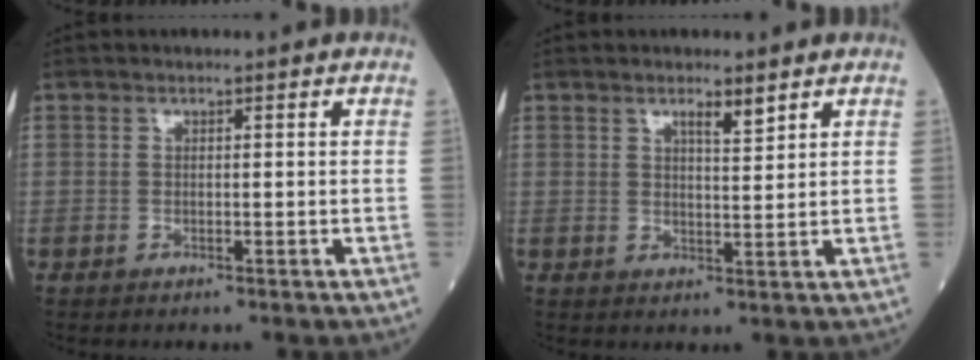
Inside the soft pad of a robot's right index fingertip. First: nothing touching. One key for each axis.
{"total": 2.8, "fx": 2.0, "fy": 0.3, "fz": 2.0, "tx": -0.035, "ty": -0.002, "tz": 0.033}